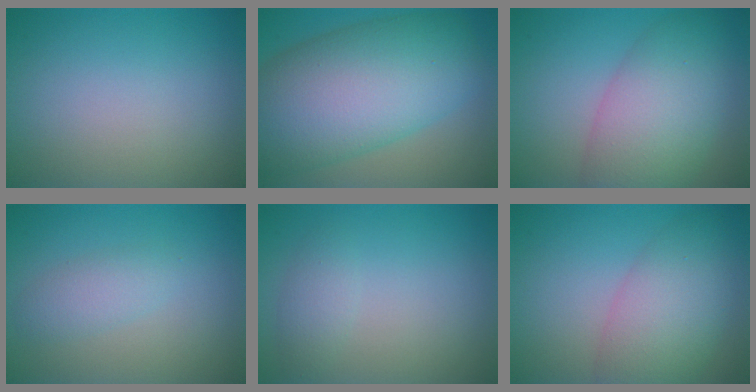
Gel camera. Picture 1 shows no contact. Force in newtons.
{"total": 13.2, "press": 13.2, "slide": 0.2}
{"total": 7.8, "press": 7.8, "slide": 0.3}
{"total": 2.0, "press": 2.0, "slide": 0.1}
{"total": 1.4, "press": 1.4, "slide": 0.1}
{"total": 6.2, "press": 6.2, "slide": 0.4}